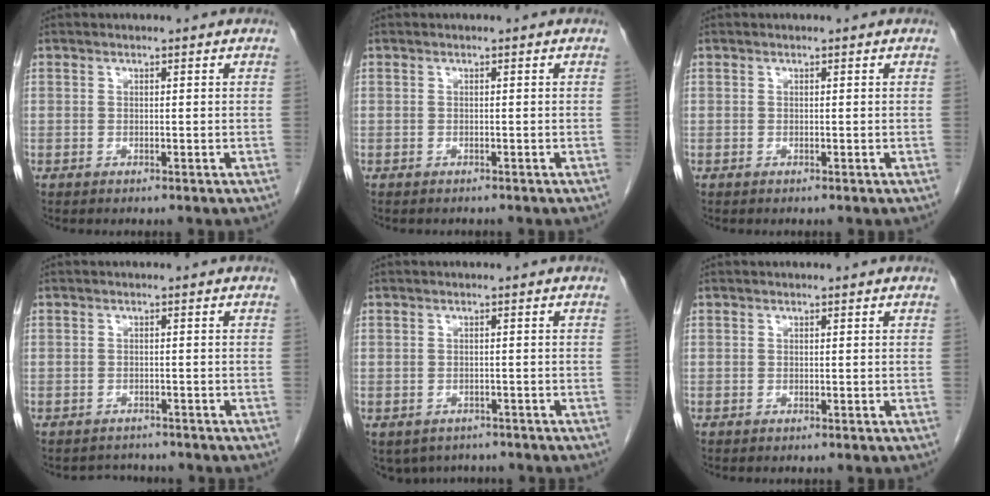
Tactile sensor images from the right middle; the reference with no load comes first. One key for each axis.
{"total": 1.6, "fx": -1.4, "fy": 0.6, "fz": 0.4, "tx": -0.009, "ty": -0.002, "tz": -0.015}
{"total": 0.0}
{"total": 2.5, "fx": -2.3, "fy": 1.0, "fz": -0.4, "tx": 0.001, "ty": -0.002, "tz": -0.035}
{"total": 5.9, "fx": -4.7, "fy": 3.3, "fz": 1.1, "tx": -0.009, "ty": 0.001, "tz": -0.058}
{"total": 0.0}